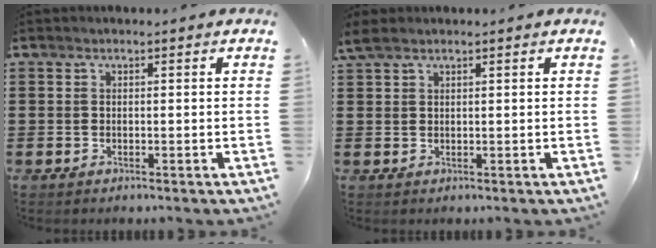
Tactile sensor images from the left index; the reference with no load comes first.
{"total": 2.0, "force": [1.5, 0.5, 1.4], "torque": [-0.031, 0.002, 0.027]}